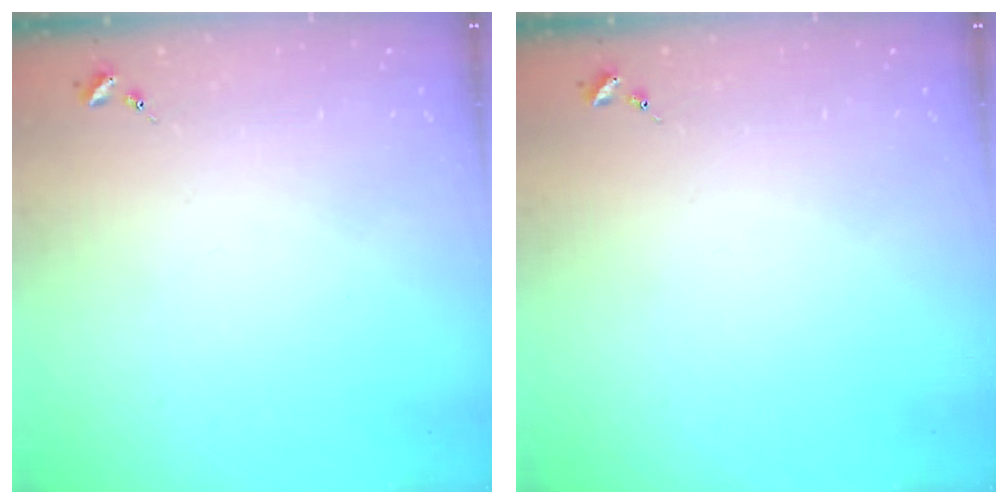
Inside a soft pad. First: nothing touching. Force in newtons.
{"total": 0.0}